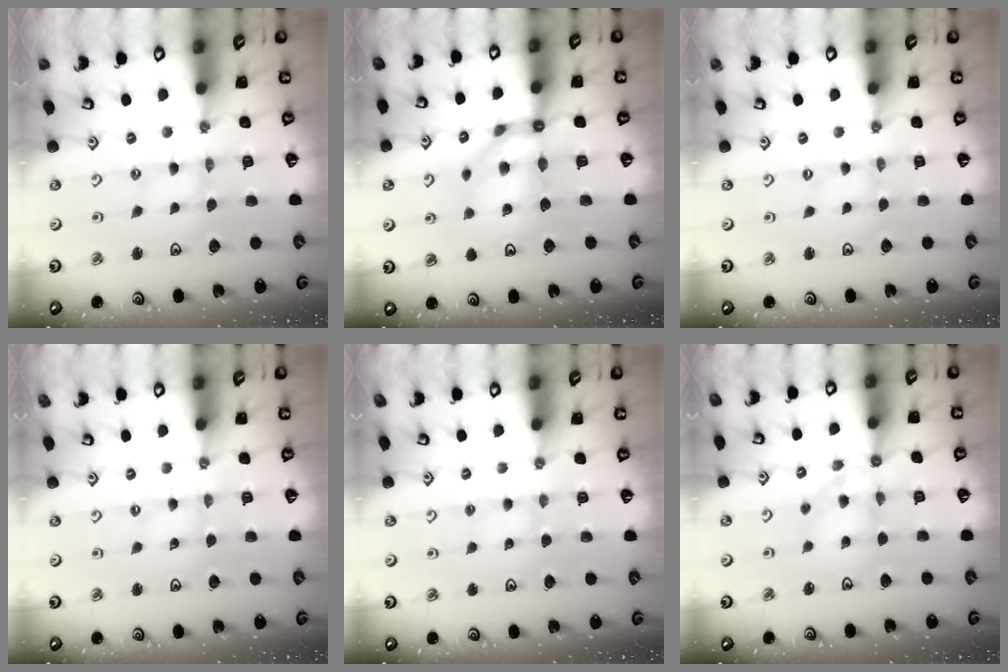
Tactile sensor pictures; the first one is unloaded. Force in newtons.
{"total": 9.1, "press": 9.0, "slide": 1.1}
{"total": 0.0}
{"total": 0.0}
{"total": 2.4, "press": 2.4, "slide": 0.3}
{"total": 10.2, "press": 10.2, "slide": 1.1}